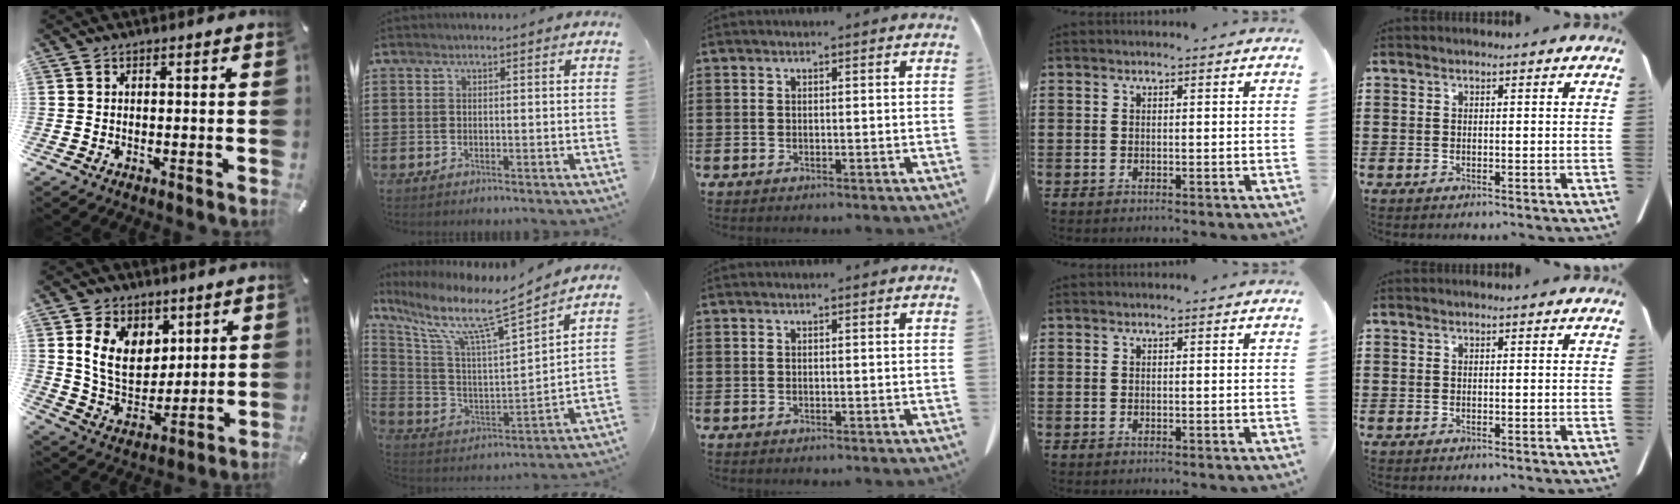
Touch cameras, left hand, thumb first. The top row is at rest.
{"thumb": {"total": 12.3, "force": [4.8, 9.7, 6.0], "torque": [-0.125, -0.017, 0.093]}, "index": {"total": 10.5, "force": [7.7, 1.1, 7.1], "torque": [-0.160, -0.053, 0.118]}}